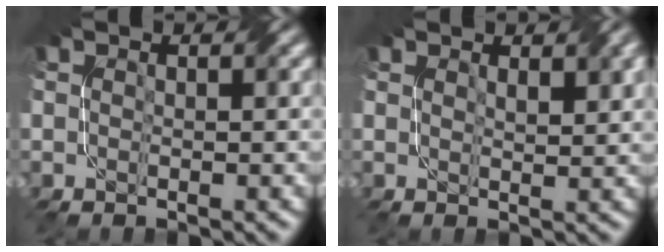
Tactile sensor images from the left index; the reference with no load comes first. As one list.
[{"total": 2.3, "force": [1.4, 0.6, 1.7], "torque": [-0.024, -0.004, 0.027]}]